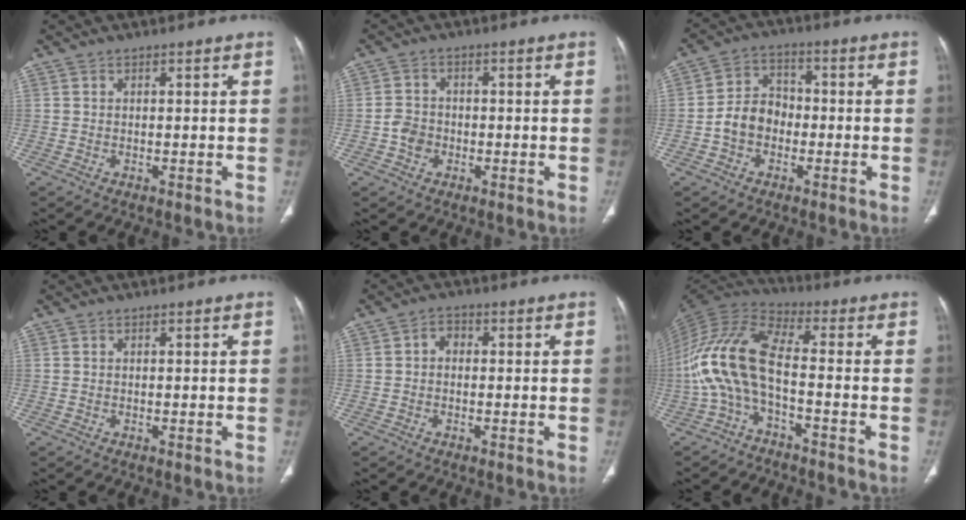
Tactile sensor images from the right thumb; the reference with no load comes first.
{"total": 3.7, "force": [-1.1, 3.1, 1.7], "torque": [-0.018, 0.010, -0.024]}
{"total": 7.6, "force": [-1.9, 6.0, 4.2], "torque": [-0.055, 0.031, -0.047]}
{"total": 0.0}
{"total": 2.3, "force": [-0.1, 1.8, 1.4], "torque": [-0.011, 0.011, -0.011]}
{"total": 12.0, "force": [-3.5, 4.3, 10.7], "torque": [-0.237, 0.058, -0.082]}